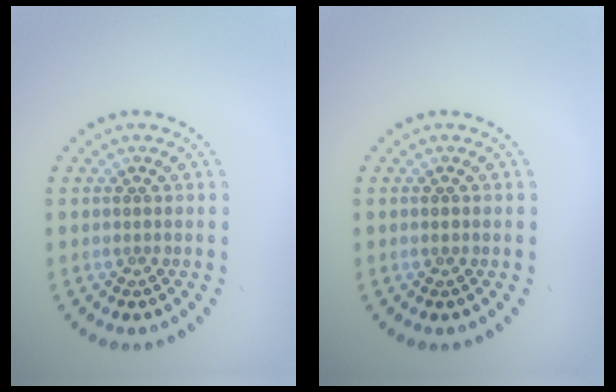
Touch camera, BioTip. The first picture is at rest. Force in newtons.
{"total": 0.7, "press": 0.7, "slide": 0.0}